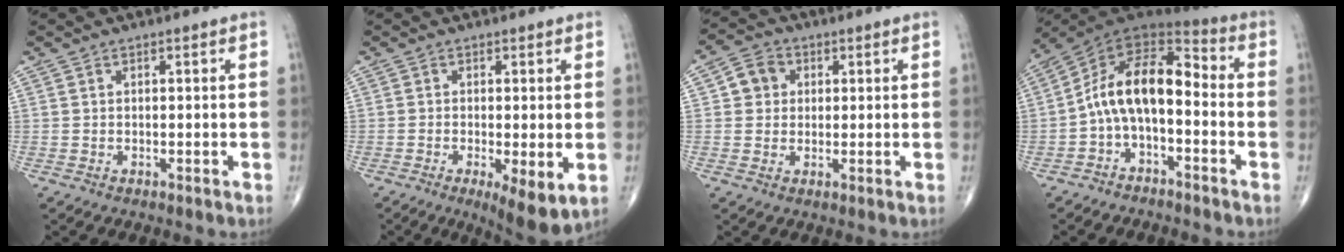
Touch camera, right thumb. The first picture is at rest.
{"total": 7.6, "force": [-2.1, 2.1, 7.0], "torque": [-0.111, -0.022, -0.032]}
{"total": 5.0, "force": [1.0, 4.5, 1.9], "torque": [-0.012, 0.006, 0.009]}
{"total": 13.2, "force": [-2.2, 7.0, 11.0], "torque": [-0.172, 0.076, -0.053]}